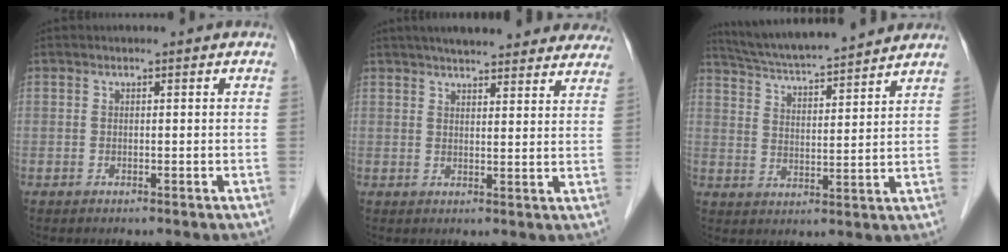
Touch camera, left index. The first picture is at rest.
{"total": 20.6, "force": [18.4, 4.2, 8.3], "torque": [-0.105, 0.021, 0.221]}
{"total": 16.5, "force": [15.0, 1.0, 6.8], "torque": [-0.120, 0.024, 0.231]}